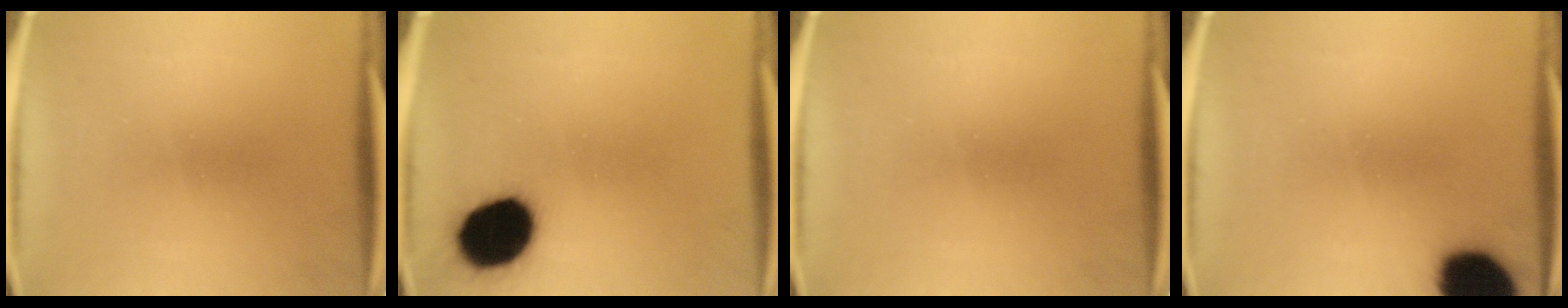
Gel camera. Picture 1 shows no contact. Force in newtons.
{"total": 16.6}
{"total": 0.0}
{"total": 17.2}